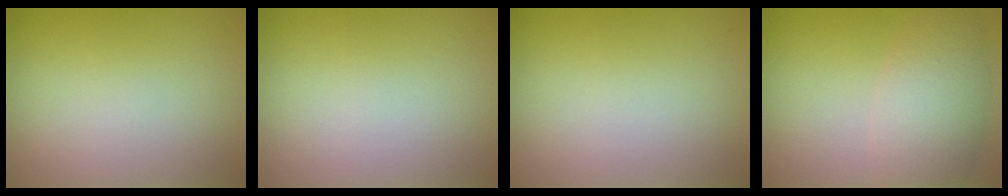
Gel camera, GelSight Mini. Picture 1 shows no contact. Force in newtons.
{"total": 0.0}
{"total": 0.0}
{"total": 5.1, "press": 5.1, "slide": 0.2}